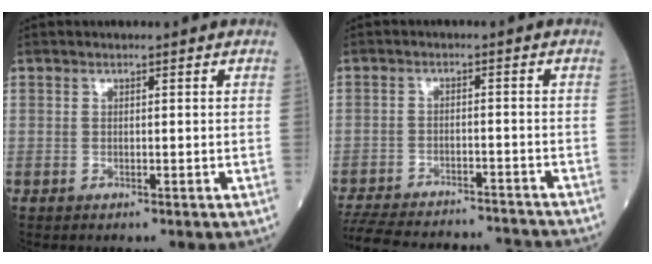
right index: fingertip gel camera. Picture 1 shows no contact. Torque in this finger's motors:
{"motor_torque": [-1.72, -0.35, -1.06, -0.21]}